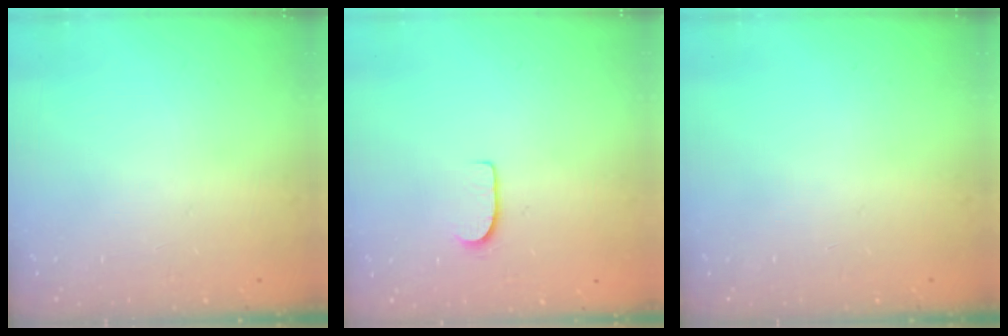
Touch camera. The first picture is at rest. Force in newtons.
{"total": 5.9, "press": 5.8, "slide": 0.6}
{"total": 0.0}